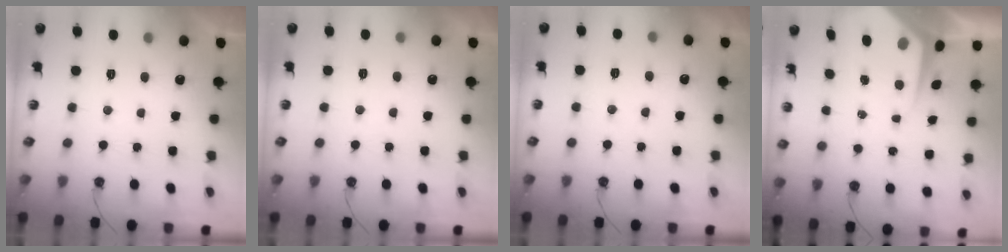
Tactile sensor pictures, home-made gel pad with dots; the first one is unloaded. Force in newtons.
{"total": 2.3, "press": 2.3, "slide": 0.4}
{"total": 5.0, "press": 4.9, "slide": 0.8}
{"total": 7.0, "press": 6.9, "slide": 0.6}